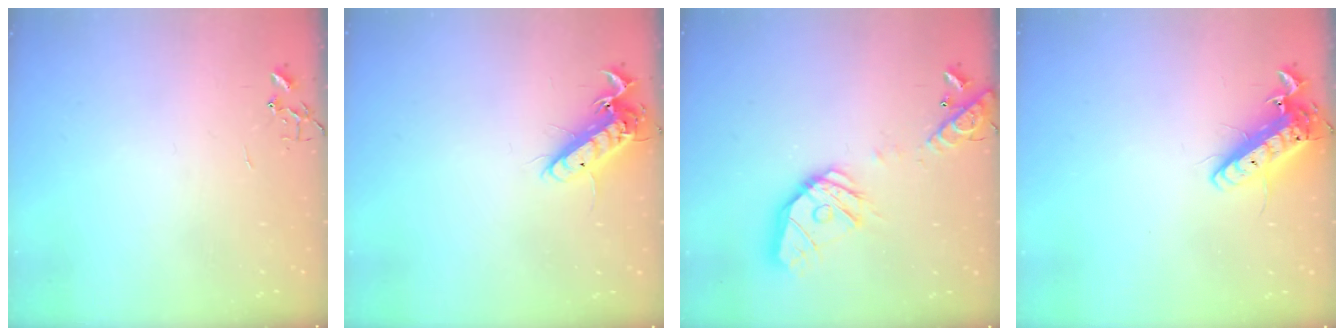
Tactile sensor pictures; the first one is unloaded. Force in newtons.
{"total": 13.0, "press": 12.8, "slide": 2.2}
{"total": 19.5, "press": 19.4, "slide": 2.7}
{"total": 14.0, "press": 13.7, "slide": 2.6}